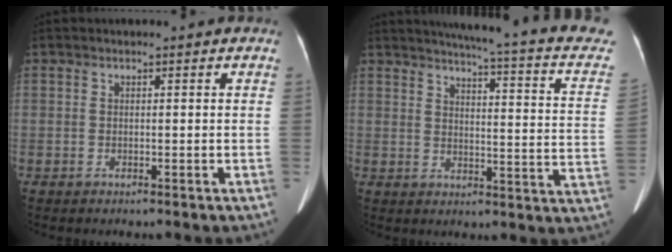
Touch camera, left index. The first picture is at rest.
{"total": 19.0, "force": [15.7, 1.2, 10.5], "torque": [-0.142, -0.048, 0.165]}